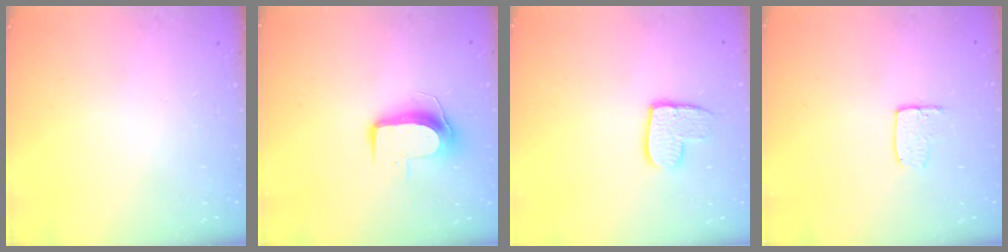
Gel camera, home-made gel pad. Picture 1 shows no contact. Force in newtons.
{"total": 9.0, "press": 9.0, "slide": 0.8}
{"total": 9.2, "press": 9.2, "slide": 0.6}
{"total": 5.8, "press": 5.8, "slide": 0.4}